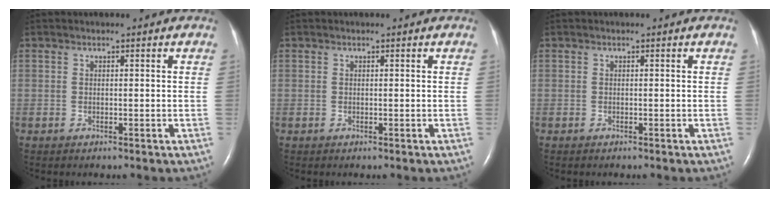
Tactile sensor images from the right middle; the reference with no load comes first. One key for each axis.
{"total": 0.0}
{"total": 0.0}